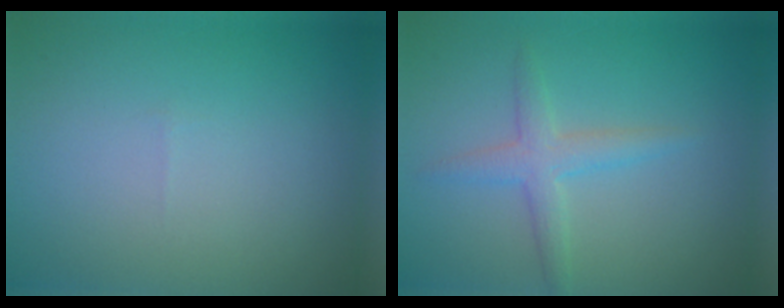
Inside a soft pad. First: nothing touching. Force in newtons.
{"total": 2.4, "press": 2.4, "slide": 0.0}